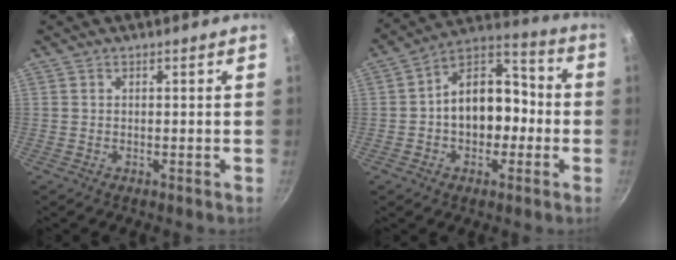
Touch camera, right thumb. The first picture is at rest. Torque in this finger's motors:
{"motor_torque": [-0.02, 0.54, 0.22, 0.16, 0.28]}